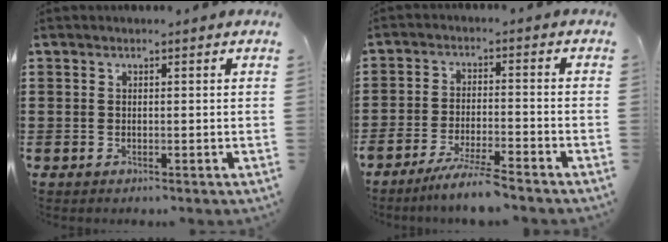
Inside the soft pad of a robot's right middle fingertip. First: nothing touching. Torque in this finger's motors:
{"motor_torque": [1.27, -0.87, 0.16, 0.06]}